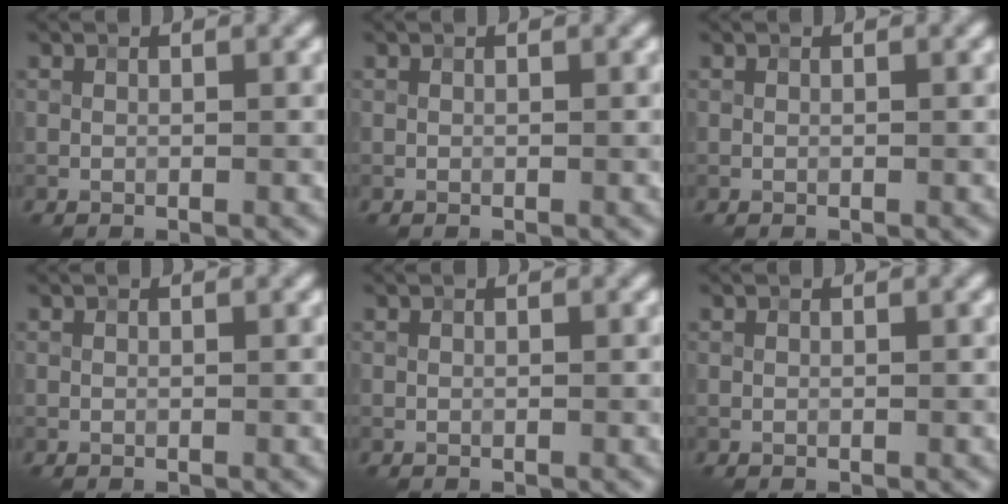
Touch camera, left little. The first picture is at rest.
{"total": 0.0}
{"total": 0.0}
{"total": 0.0}
{"total": 0.0}
{"total": 0.0}